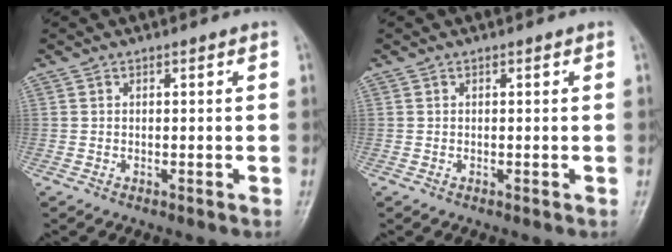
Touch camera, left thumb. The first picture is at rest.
{"total": 0.0}